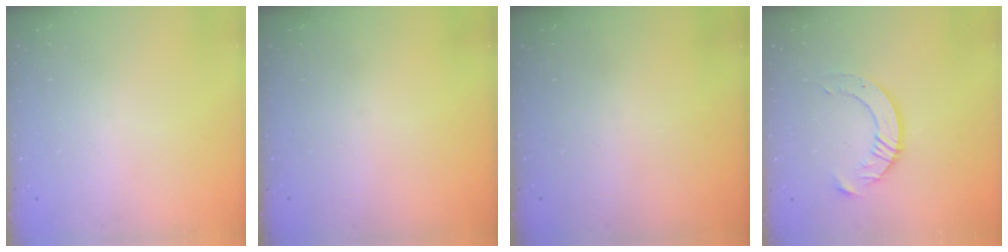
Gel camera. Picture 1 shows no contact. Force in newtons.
{"total": 0.0}
{"total": 0.0}
{"total": 9.2, "press": 9.2, "slide": 0.7}